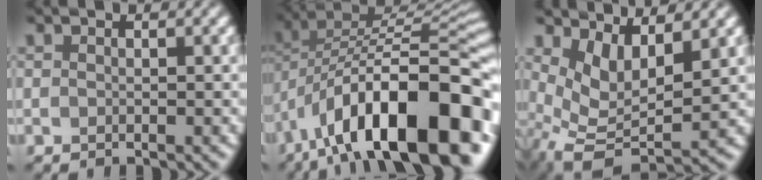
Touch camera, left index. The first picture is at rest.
{"total": 17.6, "force": [-8.5, 6.7, 13.9], "torque": [-0.189, 0.034, -0.155]}
{"total": 5.0, "force": [0.9, 2.5, 4.3], "torque": [-0.088, -0.016, 0.021]}